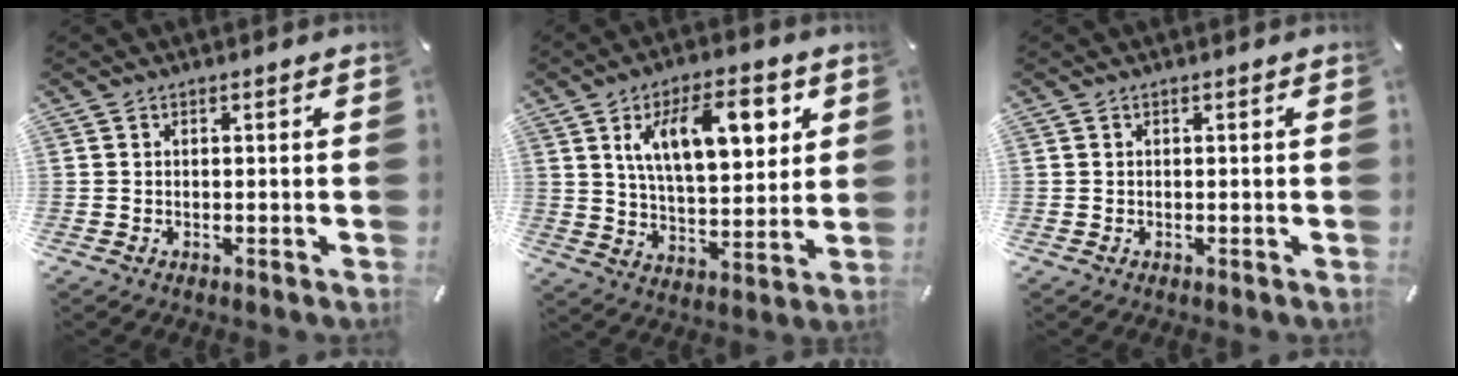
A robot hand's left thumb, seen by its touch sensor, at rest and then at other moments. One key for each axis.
{"total": 15.3, "fx": 6.7, "fy": 7.3, "fz": 11.6, "tx": -0.180, "ty": -0.010, "tz": 0.112}
{"total": 0.0}